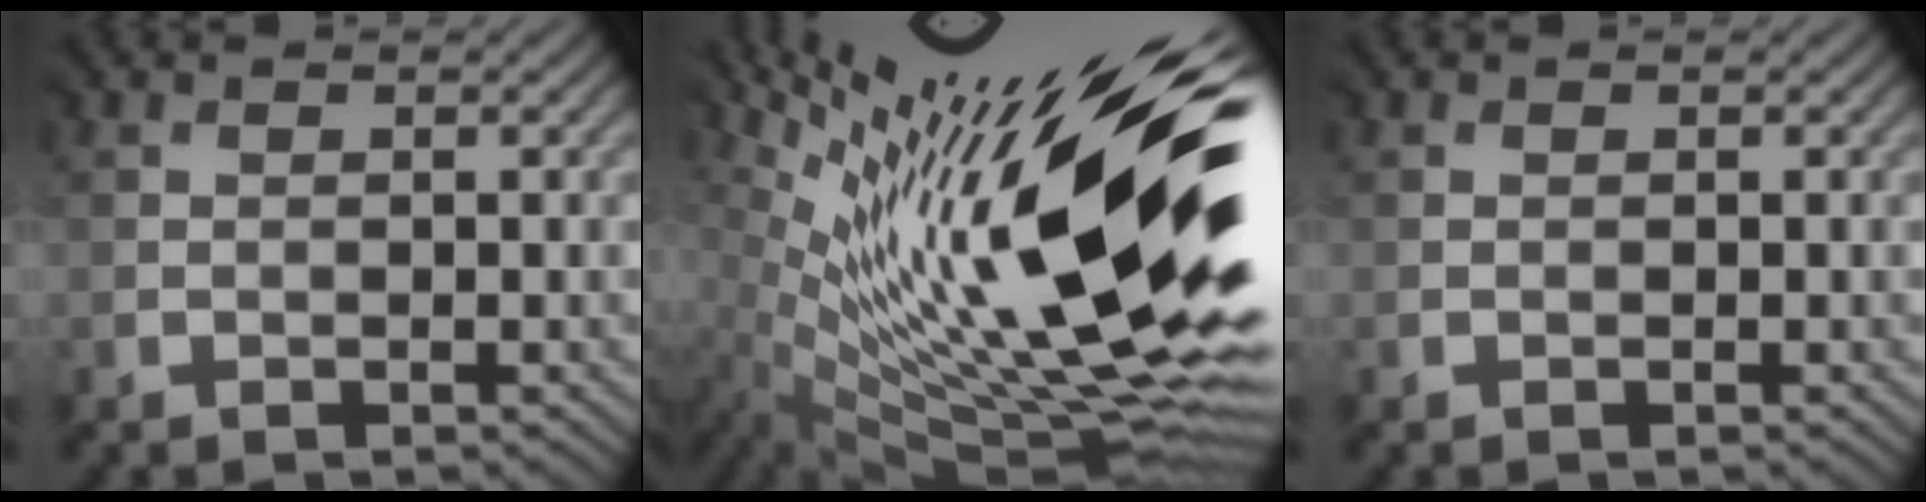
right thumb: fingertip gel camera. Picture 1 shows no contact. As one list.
[{"total": 20.2, "force": [4.1, 5.4, 19.0], "torque": [-0.328, 0.000, 0.088]}, {"total": 0.0}]